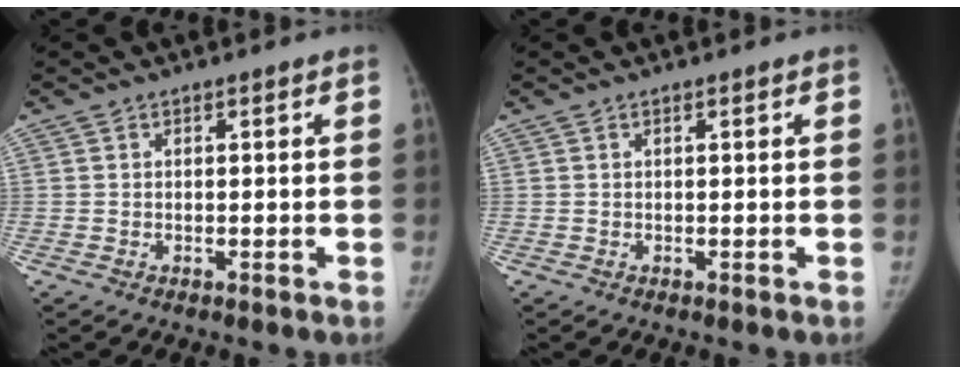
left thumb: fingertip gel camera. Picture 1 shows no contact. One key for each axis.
{"total": 0.0}